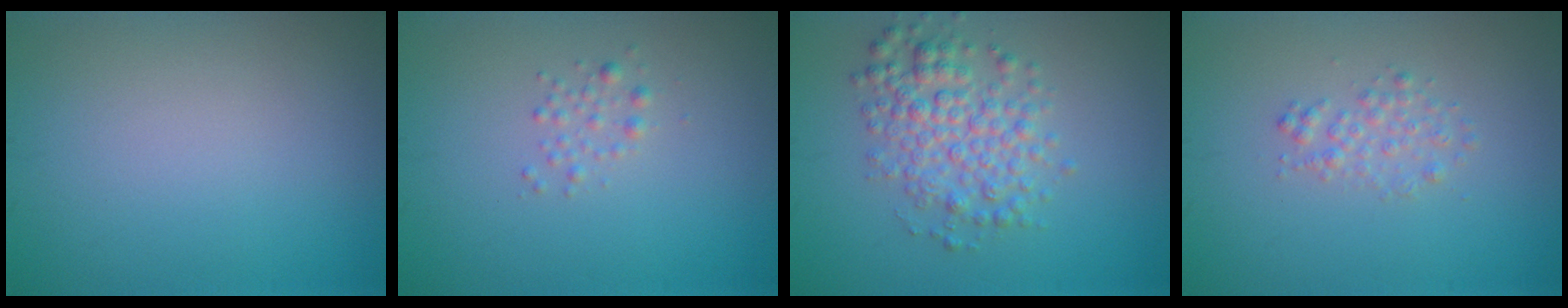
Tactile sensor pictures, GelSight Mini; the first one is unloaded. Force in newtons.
{"total": 1.1, "press": 1.1, "slide": 0.0}
{"total": 4.4, "press": 4.4, "slide": 0.1}
{"total": 1.5, "press": 1.5, "slide": 0.0}